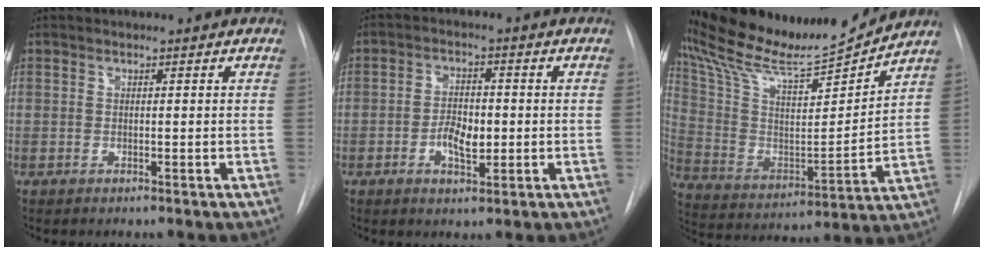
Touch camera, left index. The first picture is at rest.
{"total": 4.8, "force": [-1.1, 2.3, 4.1], "torque": [-0.073, 0.003, -0.018]}
{"total": 20.0, "force": [18.7, 1.3, 6.8], "torque": [-0.143, -0.026, 0.315]}